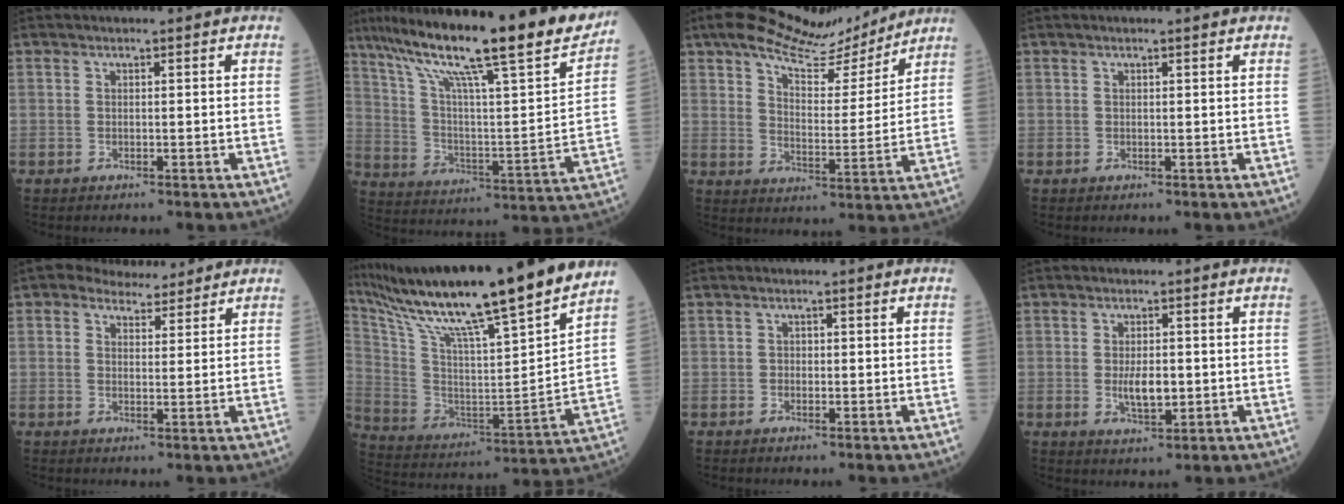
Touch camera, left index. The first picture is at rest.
{"total": 27.1, "force": [21.4, 1.5, 16.5], "torque": [-0.280, -0.022, 0.316]}
{"total": 14.0, "force": [12.1, 3.3, 6.2], "torque": [-0.105, 0.008, 0.182]}
{"total": 0.8, "force": [0.7, -0.1, 0.5], "torque": [-0.011, 0.006, 0.013]}
{"total": 5.5, "force": [4.7, 2.4, 1.6], "torque": [-0.025, 0.014, 0.071]}
{"total": 26.7, "force": [22.2, -0.8, 14.8], "torque": [-0.271, -0.034, 0.356]}
{"total": 0.7, "force": [-0.1, 0.6, 0.4], "torque": [-0.005, 0.002, -0.004]}
{"total": 4.3, "force": [-0.4, 1.8, 3.9], "torque": [-0.074, -0.005, -0.003]}